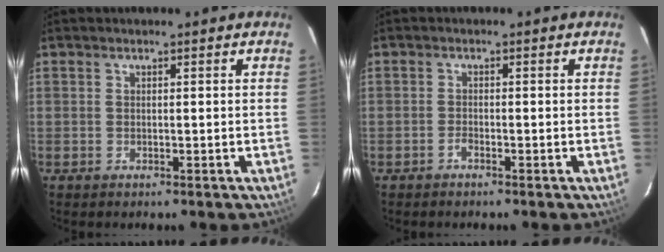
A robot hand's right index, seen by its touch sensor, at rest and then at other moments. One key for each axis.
{"total": 0.9, "fx": -0.8, "fy": 0.3, "fz": 0.4, "tx": -0.007, "ty": 0.000, "tz": -0.017}